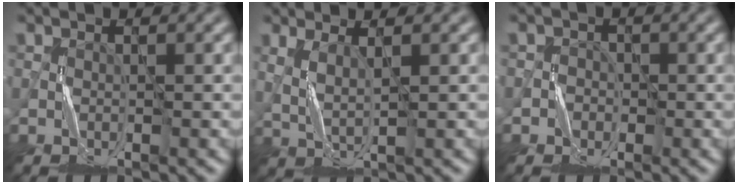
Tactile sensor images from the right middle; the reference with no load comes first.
{"total": 1.9, "force": [0.9, 0.5, 1.6], "torque": [-0.037, -0.006, 0.024]}
{"total": 1.4, "force": [-0.6, 1.3, -0.4], "torque": [0.020, 0.005, -0.014]}